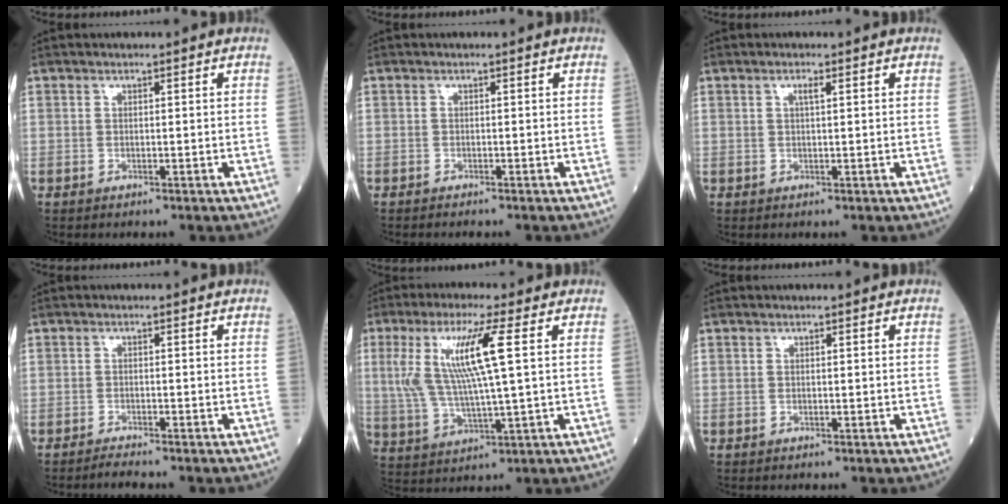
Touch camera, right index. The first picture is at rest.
{"total": 1.0, "force": [-0.9, 0.0, 0.4], "torque": [-0.009, -0.002, -0.013]}
{"total": 1.1, "force": [0.5, 0.0, 1.0], "torque": [-0.023, 0.000, 0.008]}
{"total": 1.7, "force": [-1.7, -0.4, 0.4], "torque": [-0.015, -0.006, -0.031]}
{"total": 11.4, "force": [2.7, 0.1, 11.1], "torque": [-0.245, 0.005, 0.053]}
{"total": 0.0}